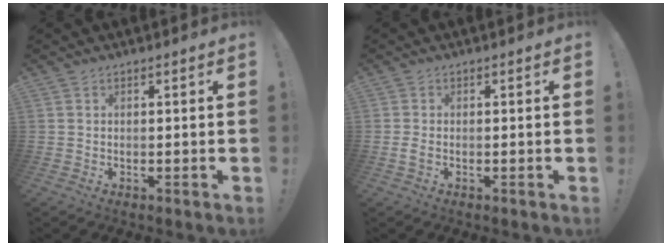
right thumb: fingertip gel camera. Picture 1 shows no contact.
{"total": 1.5, "force": [-0.6, 0.9, 1.1], "torque": [-0.019, 0.003, -0.010]}